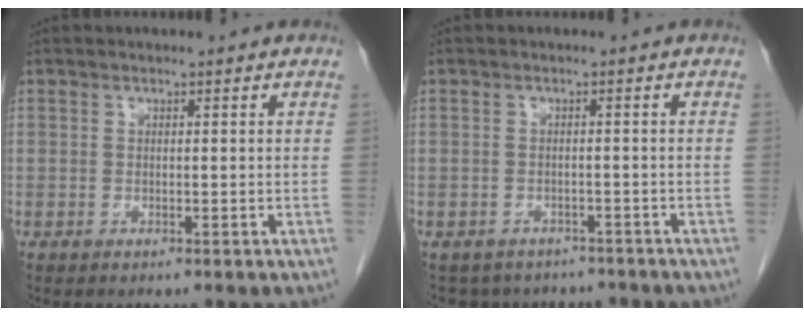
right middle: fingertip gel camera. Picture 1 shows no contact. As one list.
[{"total": 7.9, "force": [-6.9, 3.8, 0.9], "torque": [-0.011, 0.010, -0.079]}]